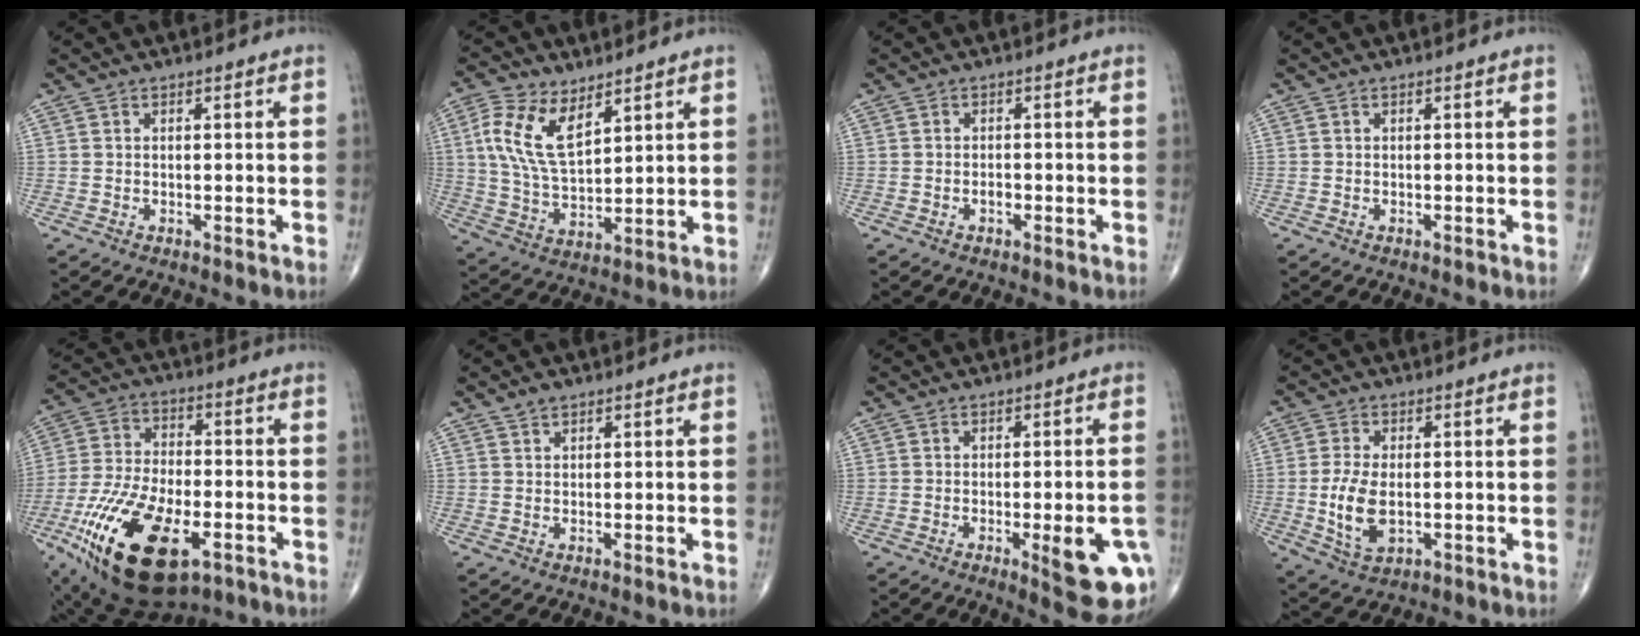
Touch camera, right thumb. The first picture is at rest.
{"total": 12.0, "force": [5.4, 6.0, 8.9], "torque": [-0.169, -0.018, 0.111]}
{"total": 1.0, "force": [-0.5, 0.7, 0.6], "torque": [-0.007, 0.003, -0.009]}
{"total": 0.0}
{"total": 23.3, "force": [-10.1, 11.0, 17.9], "torque": [-0.377, 0.009, -0.166]}
{"total": 1.6, "force": [1.2, 0.9, 0.6], "torque": [-0.004, -0.003, 0.021]}
{"total": 11.5, "force": [-3.7, 3.1, 10.5], "torque": [-0.118, -0.001, -0.038]}
{"total": 8.2, "force": [-0.9, 4.5, 6.8], "torque": [-0.137, -0.009, -0.010]}